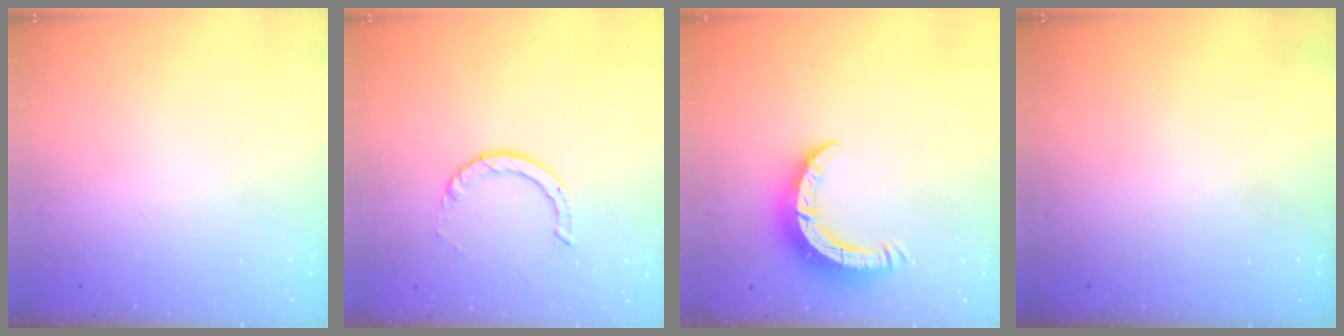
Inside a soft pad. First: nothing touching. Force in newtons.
{"total": 3.5, "press": 3.5, "slide": 0.4}
{"total": 7.8, "press": 7.7, "slide": 0.8}
{"total": 0.0}